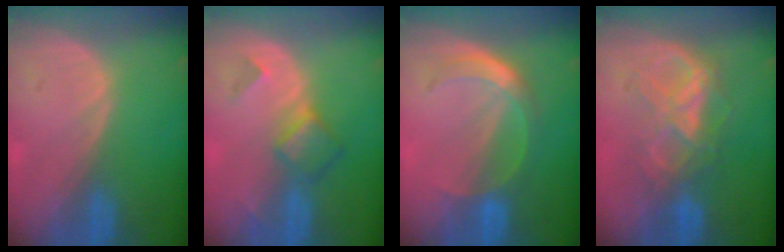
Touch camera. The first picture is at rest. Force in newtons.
{"total": 5.0, "press": 4.4, "slide": 2.4}
{"total": 6.0, "press": 5.2, "slide": 3.1}
{"total": 6.6, "press": 6.6, "slide": 0.3}